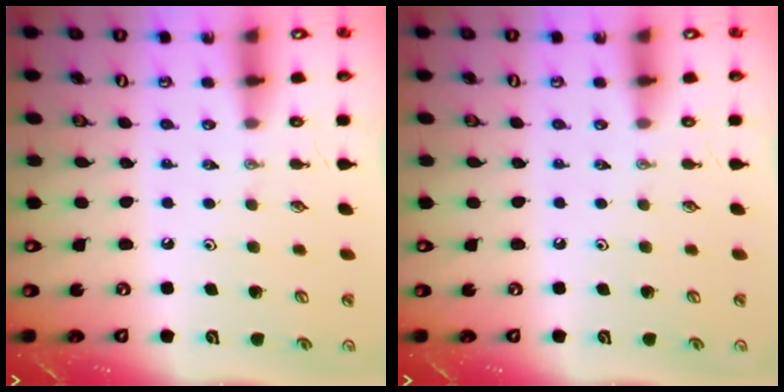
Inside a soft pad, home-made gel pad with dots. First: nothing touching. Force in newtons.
{"total": 0.0}